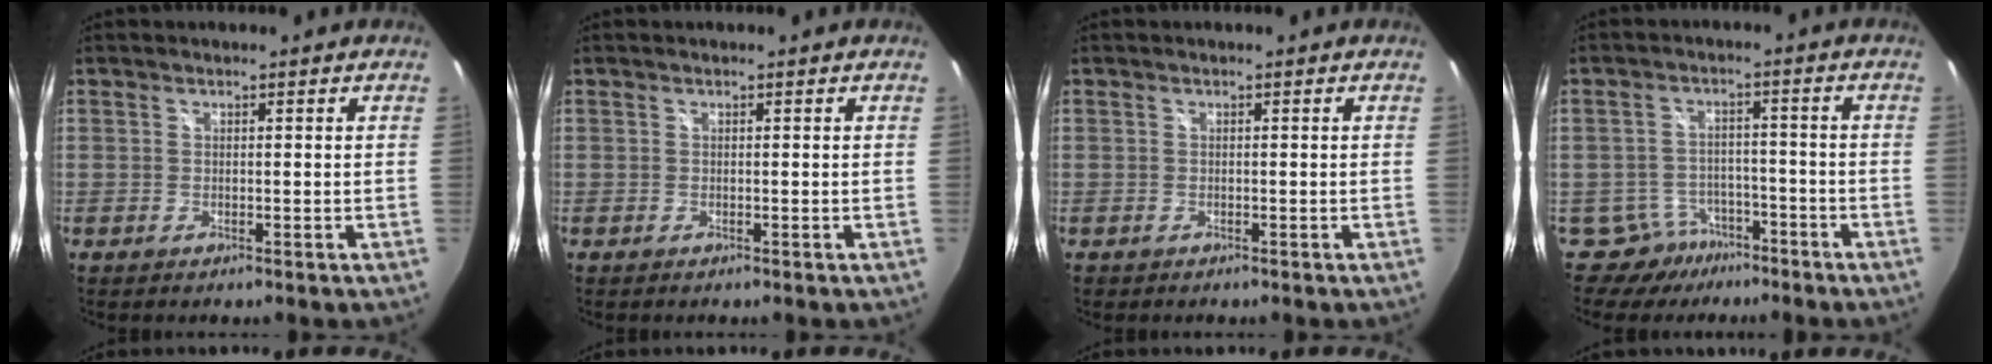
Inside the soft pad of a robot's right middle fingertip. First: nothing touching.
{"total": 0.0}
{"total": 0.5, "force": [-0.4, 0.4, 0.0], "torque": [-0.004, -0.002, -0.006]}
{"total": 6.5, "force": [-5.0, 4.2, 0.2], "torque": [-0.007, 0.021, -0.073]}